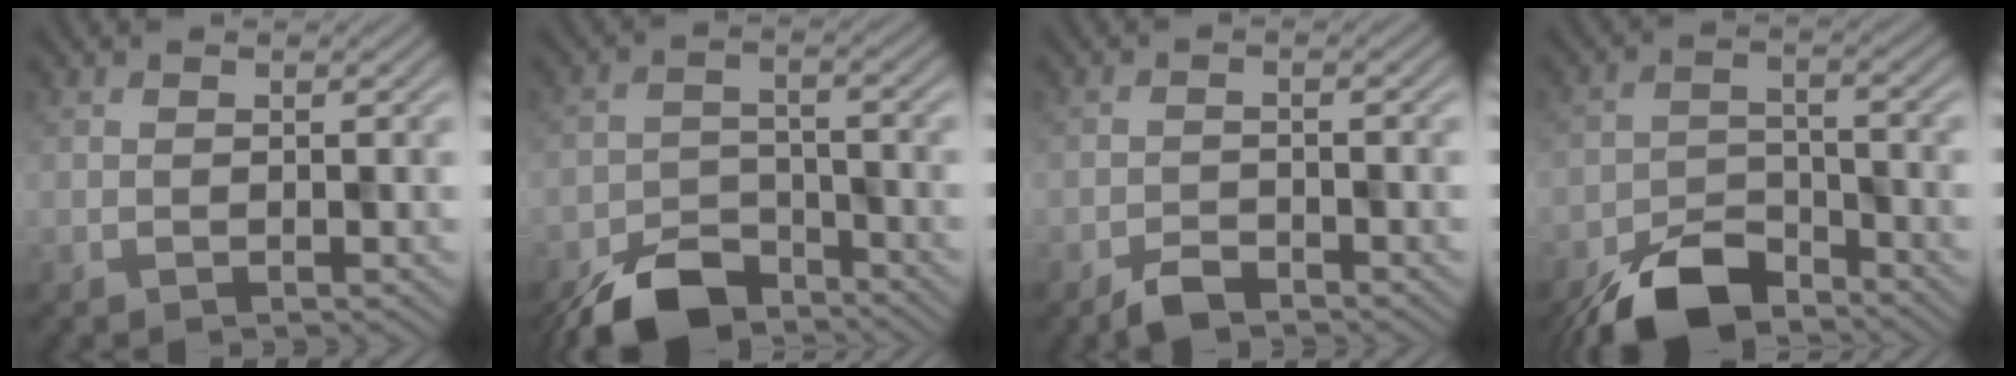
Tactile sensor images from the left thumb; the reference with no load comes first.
{"total": 8.3, "force": [-6.5, 3.6, 3.6], "torque": [-0.065, -0.011, -0.129]}
{"total": 2.6, "force": [-2.1, 0.9, 1.2], "torque": [-0.021, 0.000, -0.044]}
{"total": 9.0, "force": [-6.9, 3.8, 4.4], "torque": [-0.076, -0.008, -0.139]}